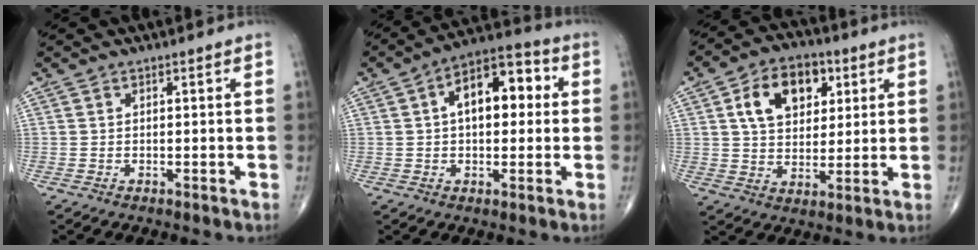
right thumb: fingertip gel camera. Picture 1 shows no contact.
{"total": 12.5, "force": [2.3, 6.9, 10.1], "torque": [-0.128, 0.029, 0.024]}
{"total": 12.9, "force": [4.5, 8.5, 8.6], "torque": [-0.108, -0.005, 0.074]}